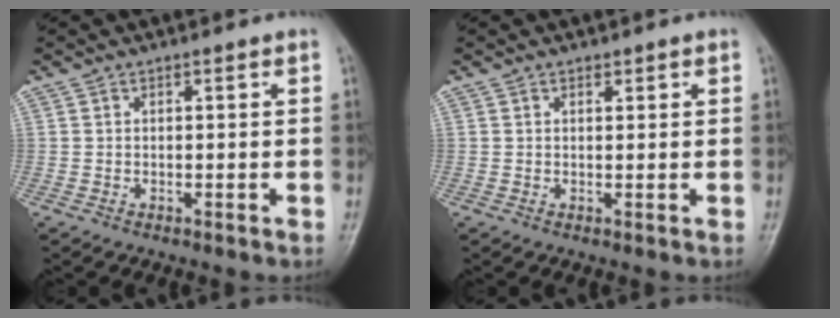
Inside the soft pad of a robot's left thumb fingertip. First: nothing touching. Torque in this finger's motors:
{"motor_torque": [-0.17, 0.00, -0.33, 0.05, -0.04]}